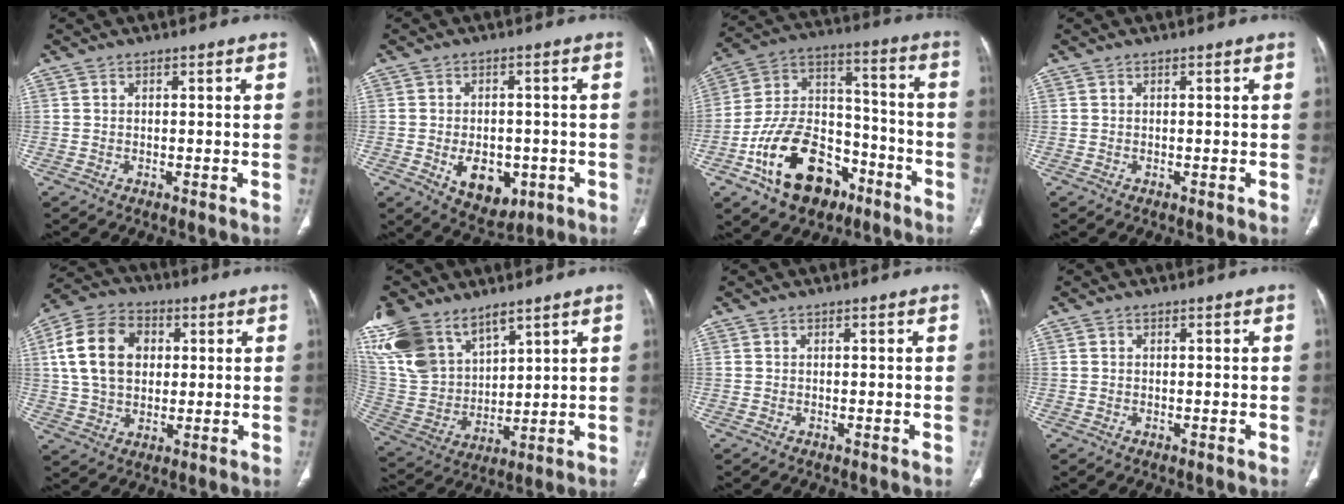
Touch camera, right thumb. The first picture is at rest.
{"total": 9.0, "force": [-2.8, 5.9, 6.2], "torque": [-0.064, 0.005, -0.025]}
{"total": 20.7, "force": [-10.6, 13.0, 12.1], "torque": [-0.177, 0.085, -0.174]}
{"total": 0.0}
{"total": 15.5, "force": [3.3, 11.3, 10.1], "torque": [-0.167, 0.012, 0.057]}
{"total": 20.9, "force": [13.7, 11.7, 10.6], "torque": [-0.228, -0.024, 0.281]}
{"total": 0.0}
{"total": 0.5, "force": [0.2, 0.4, 0.3], "torque": [-0.005, 0.004, 0.005]}